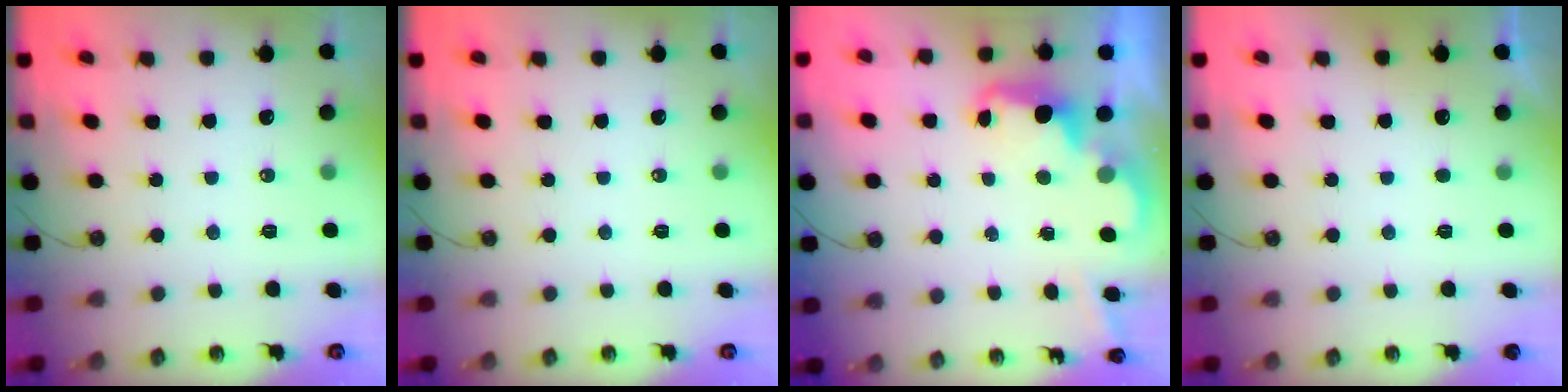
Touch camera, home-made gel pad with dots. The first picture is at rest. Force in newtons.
{"total": 0.0}
{"total": 2.2, "press": 2.2, "slide": 0.5}
{"total": 0.0}